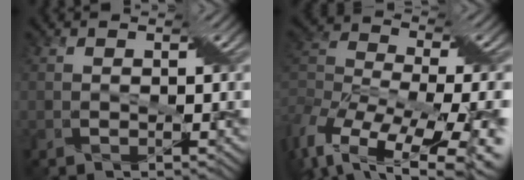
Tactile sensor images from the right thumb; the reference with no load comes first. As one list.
[{"total": 16.7, "force": [-8.0, 8.3, 12.0], "torque": [-0.261, -0.008, -0.090]}]